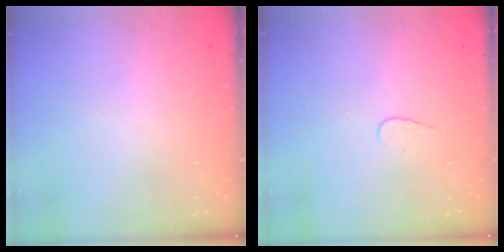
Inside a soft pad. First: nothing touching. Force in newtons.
{"total": 3.7, "press": 3.7, "slide": 0.4}